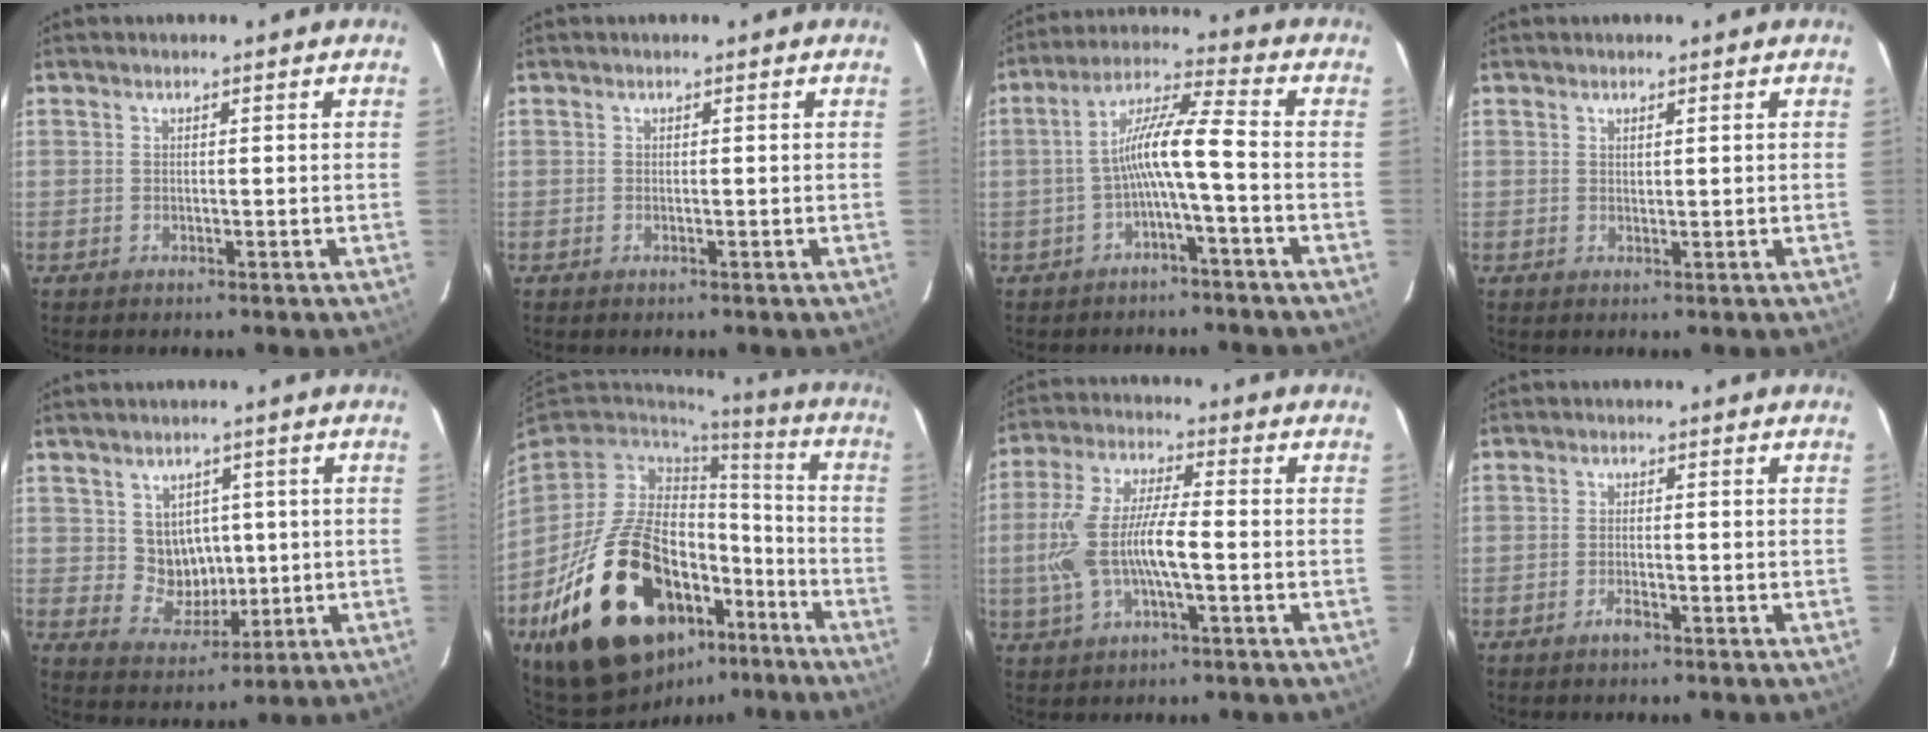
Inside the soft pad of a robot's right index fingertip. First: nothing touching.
{"total": 0.0}
{"total": 8.0, "force": [-2.7, 0.0, 7.6], "torque": [-0.164, 0.019, -0.048]}
{"total": 0.8, "force": [0.5, 0.3, 0.6], "torque": [-0.008, 0.003, 0.010]}
{"total": 6.9, "force": [1.1, 6.3, 2.5], "torque": [-0.048, 0.006, 0.037]}
{"total": 29.8, "force": [-14.6, 16.8, 19.8], "torque": [-0.384, 0.001, -0.214]}
{"total": 12.5, "force": [-2.2, 3.7, 11.7], "torque": [-0.246, 0.002, -0.040]}
{"total": 1.9, "force": [-1.3, 0.6, 1.3], "torque": [-0.028, 0.000, -0.024]}